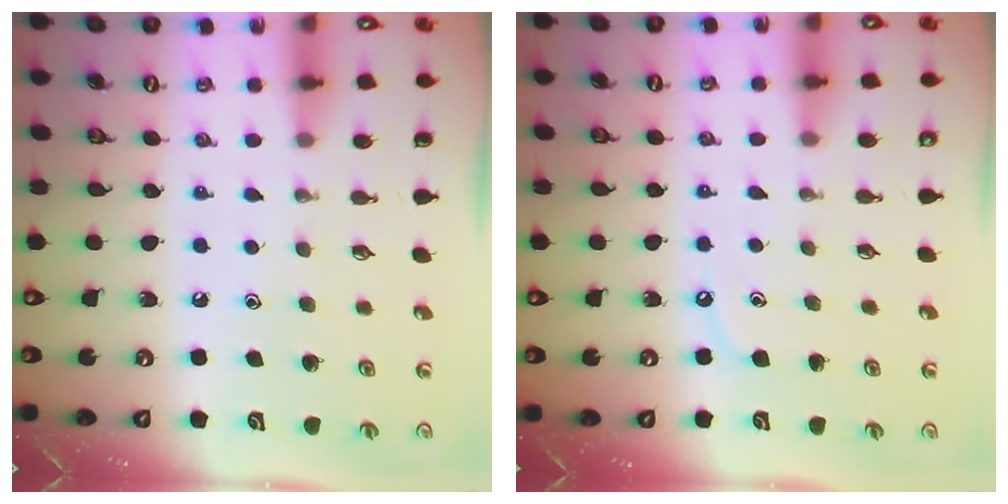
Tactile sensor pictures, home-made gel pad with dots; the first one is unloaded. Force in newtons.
{"total": 4.5, "press": 4.4, "slide": 0.6}